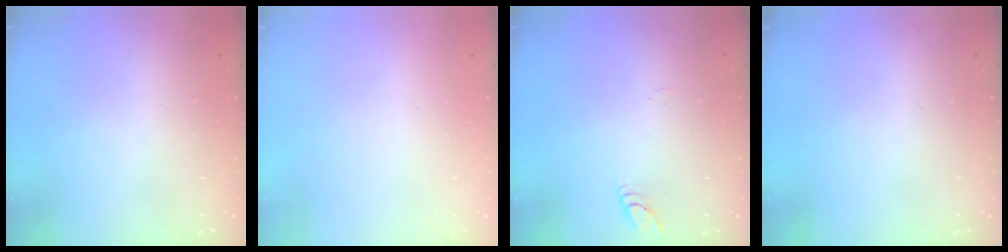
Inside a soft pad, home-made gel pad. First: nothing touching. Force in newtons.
{"total": 0.0}
{"total": 3.3, "press": 3.3, "slide": 0.3}
{"total": 0.0}